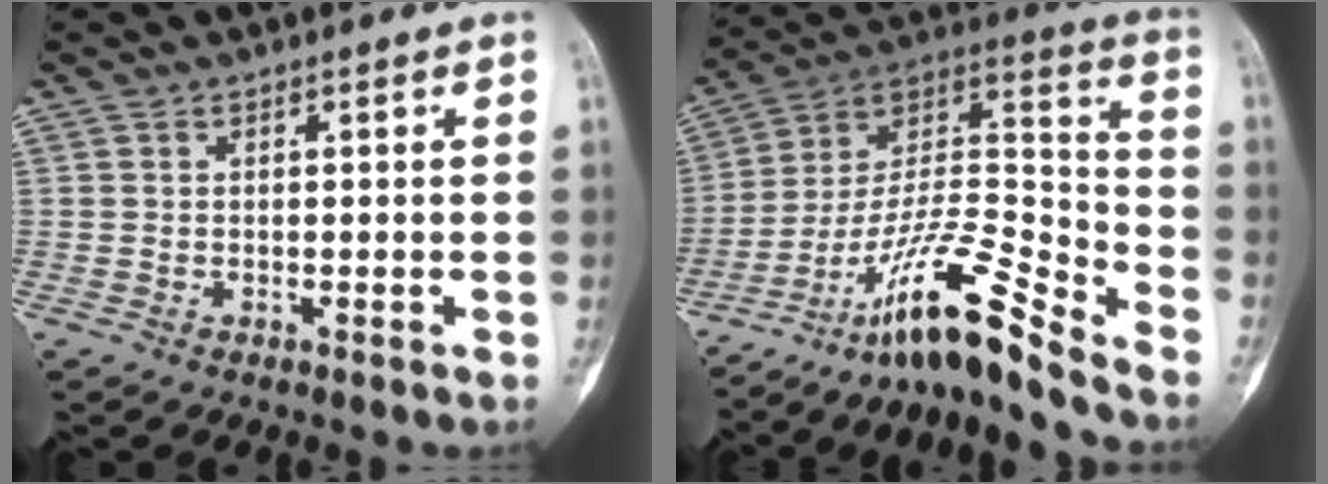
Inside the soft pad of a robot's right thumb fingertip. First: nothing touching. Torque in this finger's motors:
{"motor_torque": [2.58, 2.42, 1.12, -1.65, 0.35]}